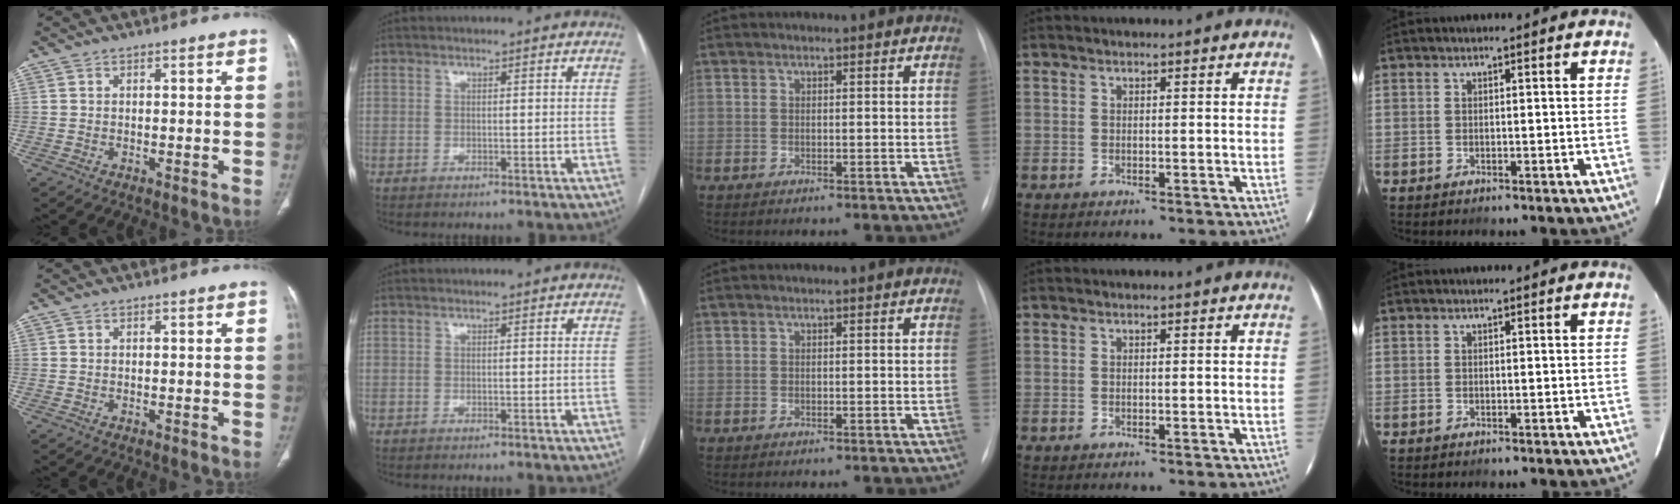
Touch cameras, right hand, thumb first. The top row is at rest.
{}